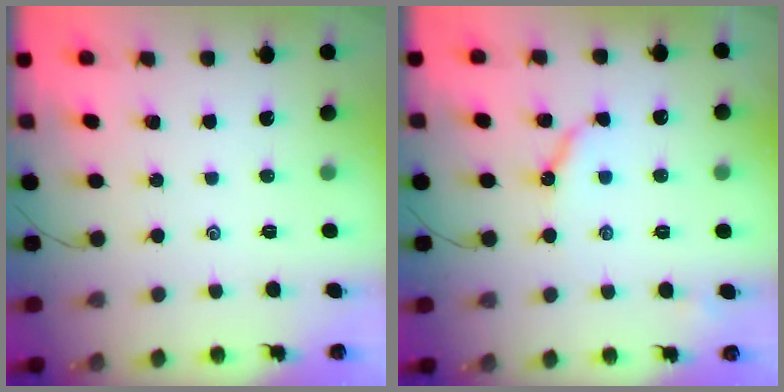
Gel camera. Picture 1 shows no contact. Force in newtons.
{"total": 5.6, "press": 5.6, "slide": 0.4}